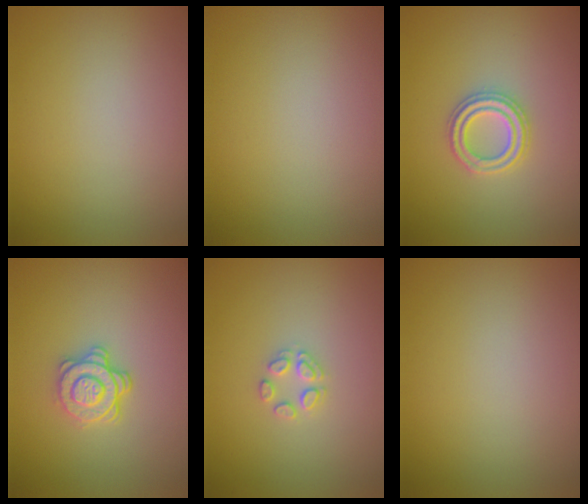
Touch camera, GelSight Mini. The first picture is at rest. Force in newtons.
{"total": 0.0}
{"total": 2.7, "press": 2.6, "slide": 0.7}
{"total": 2.9, "press": 2.5, "slide": 1.4}
{"total": 1.7, "press": 1.6, "slide": 0.2}
{"total": 0.0}